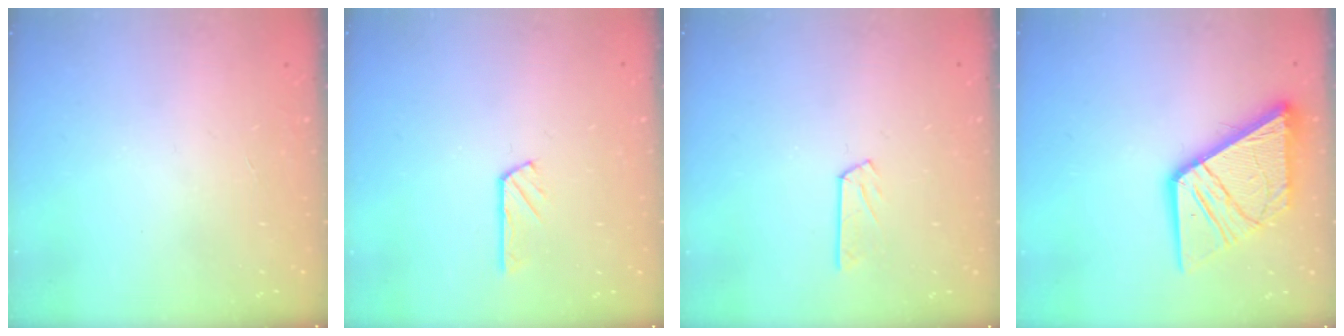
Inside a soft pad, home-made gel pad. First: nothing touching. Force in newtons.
{"total": 2.8, "press": 2.8, "slide": 0.1}
{"total": 4.9, "press": 4.8, "slide": 0.5}
{"total": 17.1, "press": 17.0, "slide": 2.0}